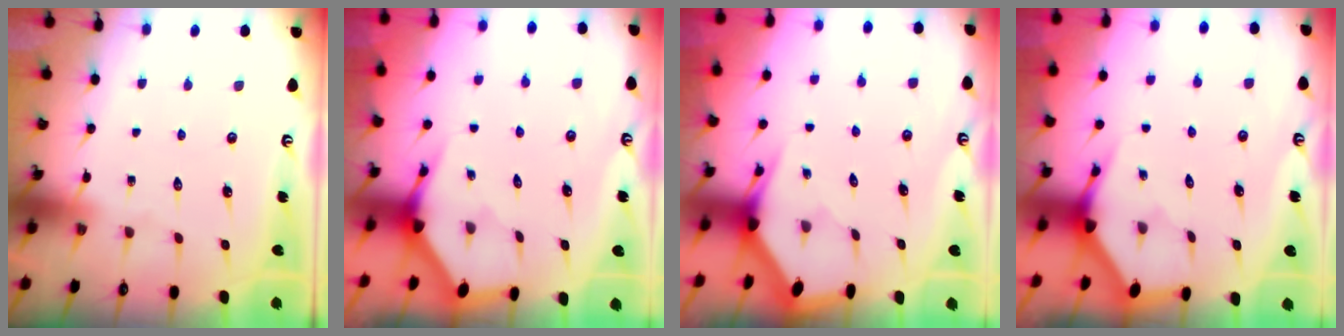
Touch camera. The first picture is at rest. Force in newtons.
{"total": 3.6, "press": 3.5, "slide": 0.2}
{"total": 3.1, "press": 3.1, "slide": 0.1}
{"total": 3.4, "press": 3.4, "slide": 0.2}